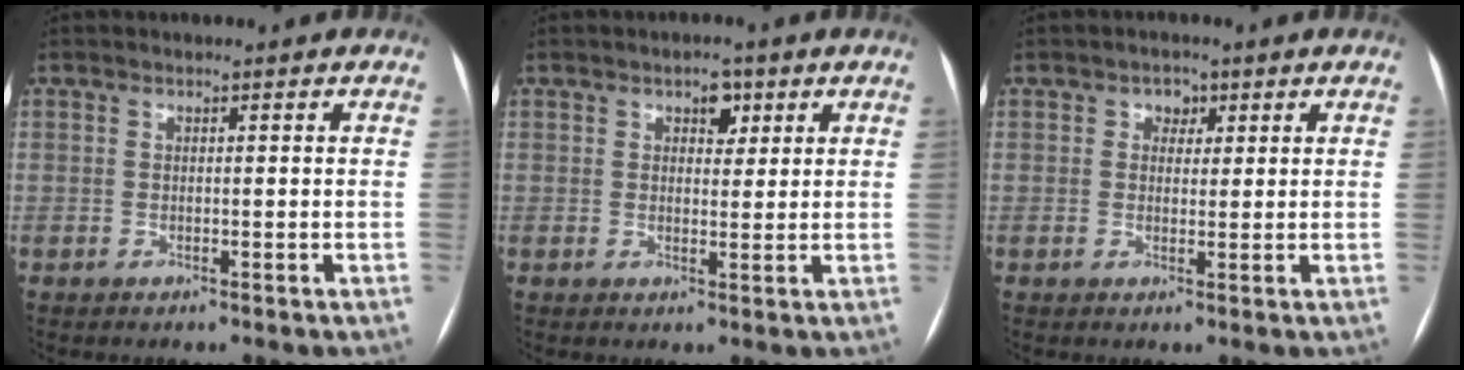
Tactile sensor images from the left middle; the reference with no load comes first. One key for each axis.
{"total": 2.9, "fx": 1.5, "fy": 1.7, "fz": 1.8, "tx": -0.022, "ty": 0.007, "tz": 0.021}
{"total": 2.3, "fx": 1.0, "fy": 1.8, "fz": 1.0, "tx": -0.013, "ty": 0.005, "tz": 0.012}